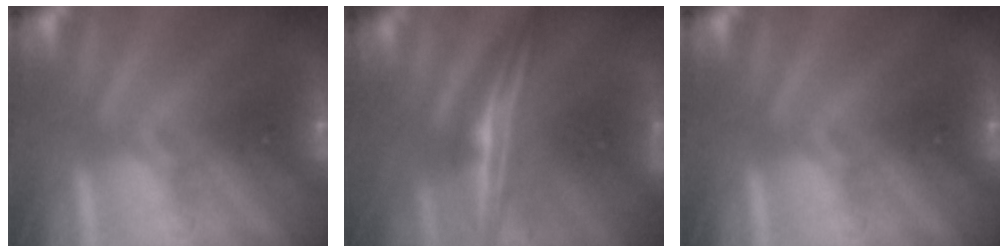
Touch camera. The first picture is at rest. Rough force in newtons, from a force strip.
{"total": 6.9}
{"total": 0.0}